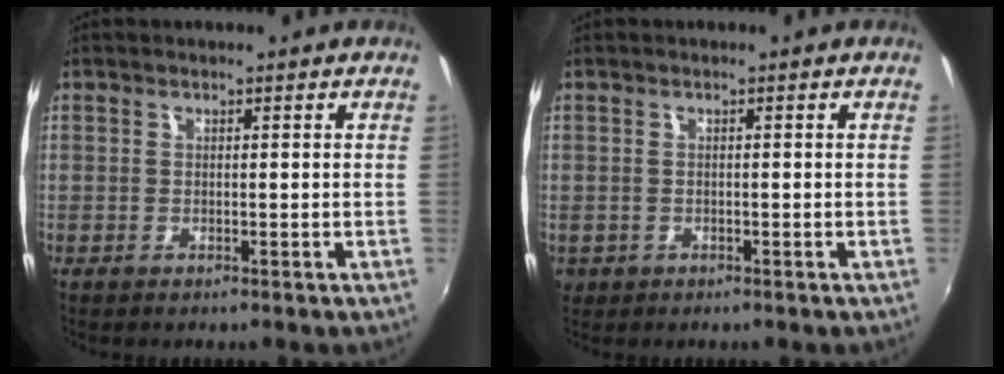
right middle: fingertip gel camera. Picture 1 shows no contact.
{"total": 2.3, "force": [-0.6, 2.0, 0.8], "torque": [-0.020, -0.004, -0.006]}